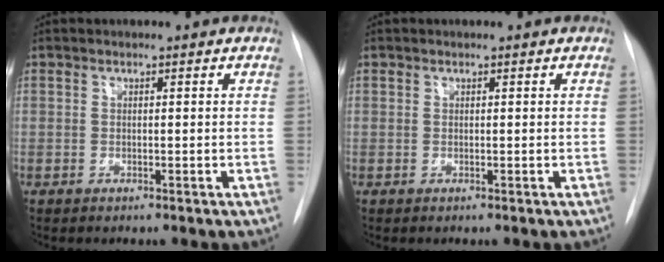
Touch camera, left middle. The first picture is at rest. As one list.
[{"total": 0.0}]